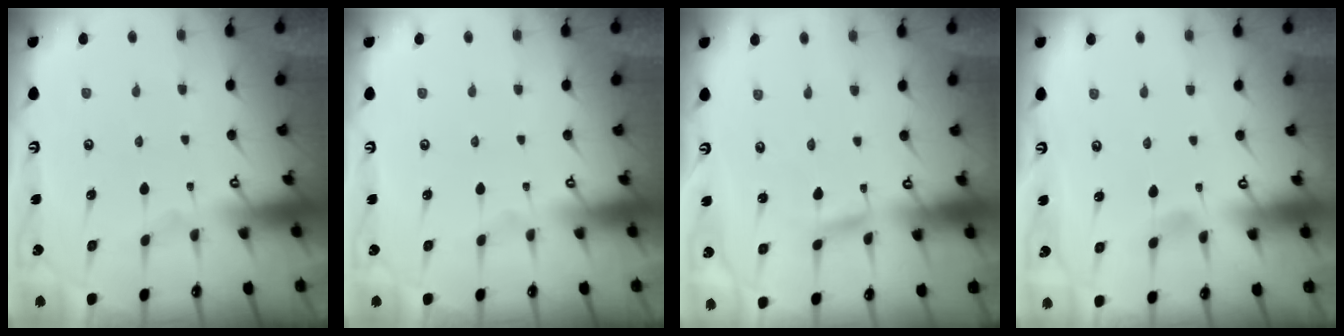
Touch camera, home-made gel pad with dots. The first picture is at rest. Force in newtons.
{"total": 0.0}
{"total": 2.6, "press": 2.6, "slide": 0.1}
{"total": 3.1, "press": 3.0, "slide": 0.4}